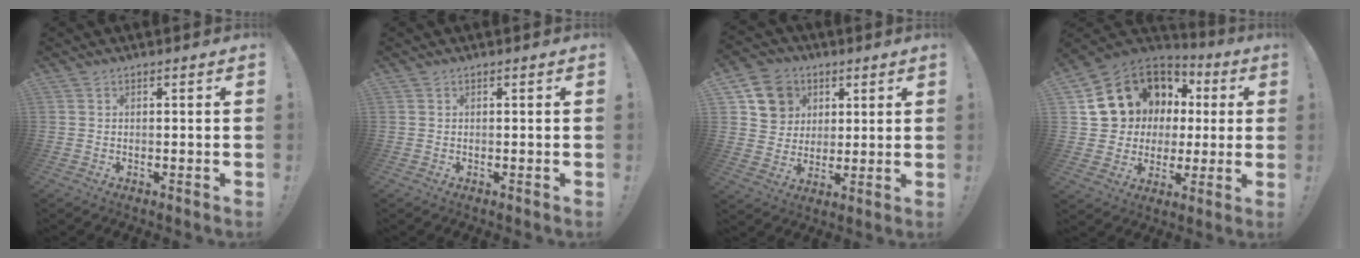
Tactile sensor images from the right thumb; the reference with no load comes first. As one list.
[{"total": 0.0}, {"total": 11.9, "force": [4.9, 10.3, 3.3], "torque": [-0.038, -0.019, 0.100]}, {"total": 16.3, "force": [7.0, 13.4, 6.1], "torque": [-0.092, -0.039, 0.163]}]